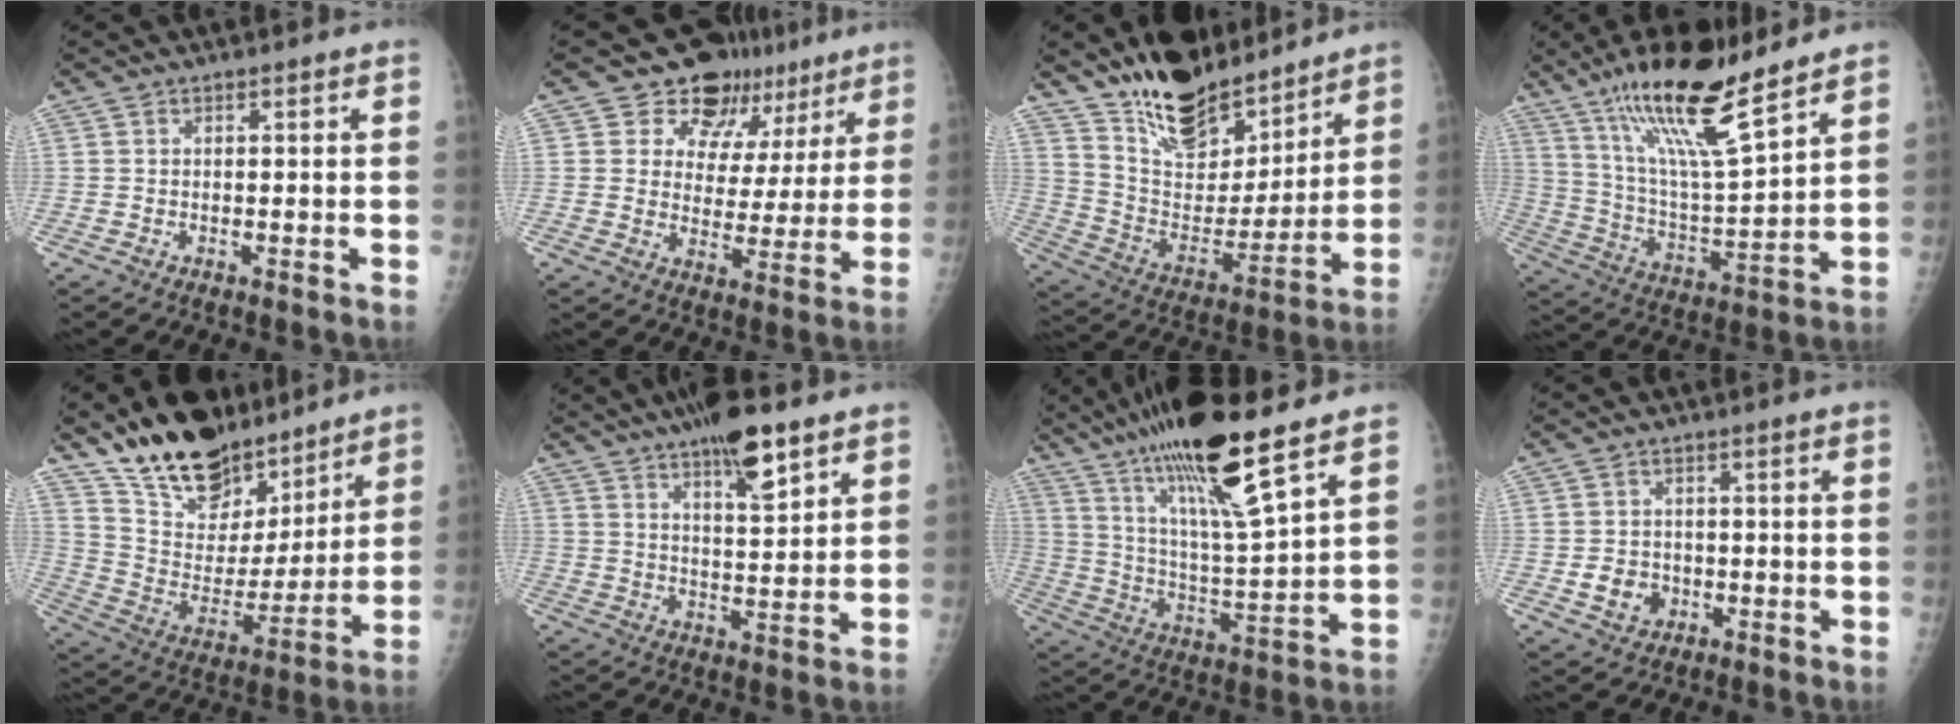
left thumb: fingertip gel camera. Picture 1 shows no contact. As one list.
[{"total": 12.3, "force": [8.3, 8.5, 3.4], "torque": [0.000, -0.033, 0.105]}, {"total": 20.2, "force": [15.9, 8.7, 8.9], "torque": [-0.102, -0.102, 0.275]}, {"total": 18.2, "force": [12.7, 3.3, 12.7], "torque": [-0.209, -0.065, 0.234]}, {"total": 21.9, "force": [16.9, 10.2, 9.5], "torque": [-0.118, -0.092, 0.291]}, {"total": 11.1, "force": [7.1, 2.8, 8.2], "torque": [-0.119, -0.031, 0.114]}, {"total": 19.3, "force": [13.1, 2.2, 14.0], "torque": [-0.238, -0.063, 0.235]}, {"total": 4.5, "force": [-0.9, 4.0, 1.9], "torque": [-0.014, 0.005, -0.008]}]